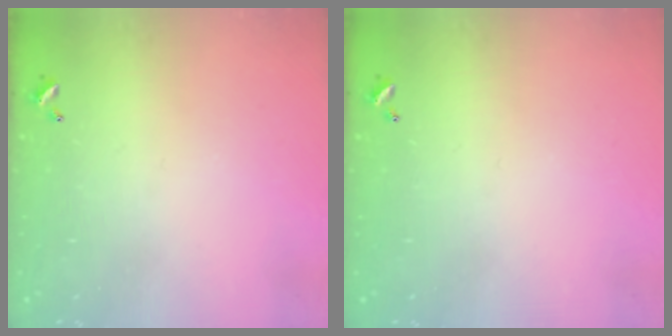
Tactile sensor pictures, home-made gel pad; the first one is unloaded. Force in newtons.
{"total": 0.0}